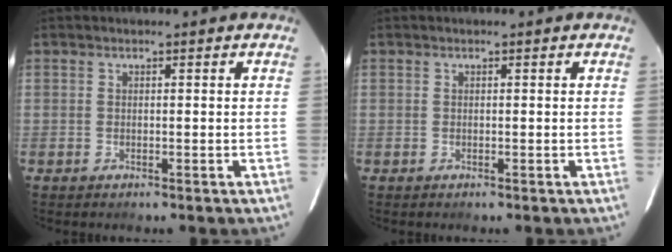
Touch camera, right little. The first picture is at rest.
{"total": 0.0}